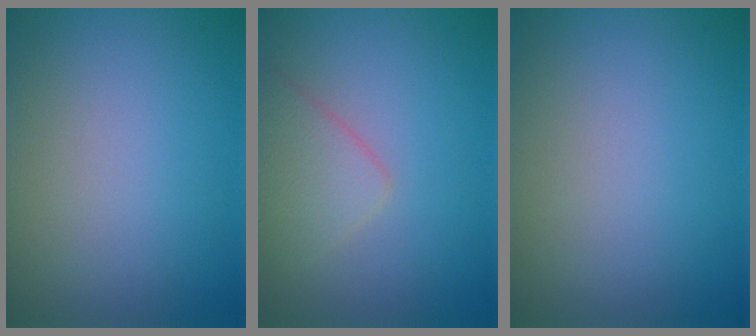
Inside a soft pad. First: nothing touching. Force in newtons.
{"total": 2.7, "press": 2.7, "slide": 0.1}
{"total": 0.0}